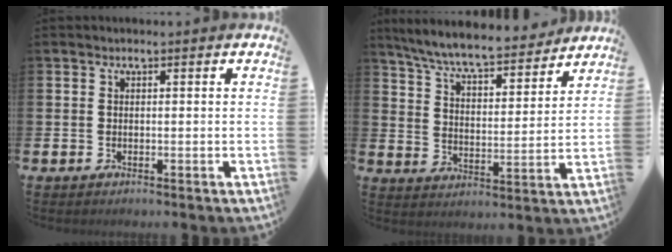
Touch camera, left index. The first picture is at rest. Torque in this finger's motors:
{"motor_torque": [1.10, -1.04, 0.68, 0.21]}